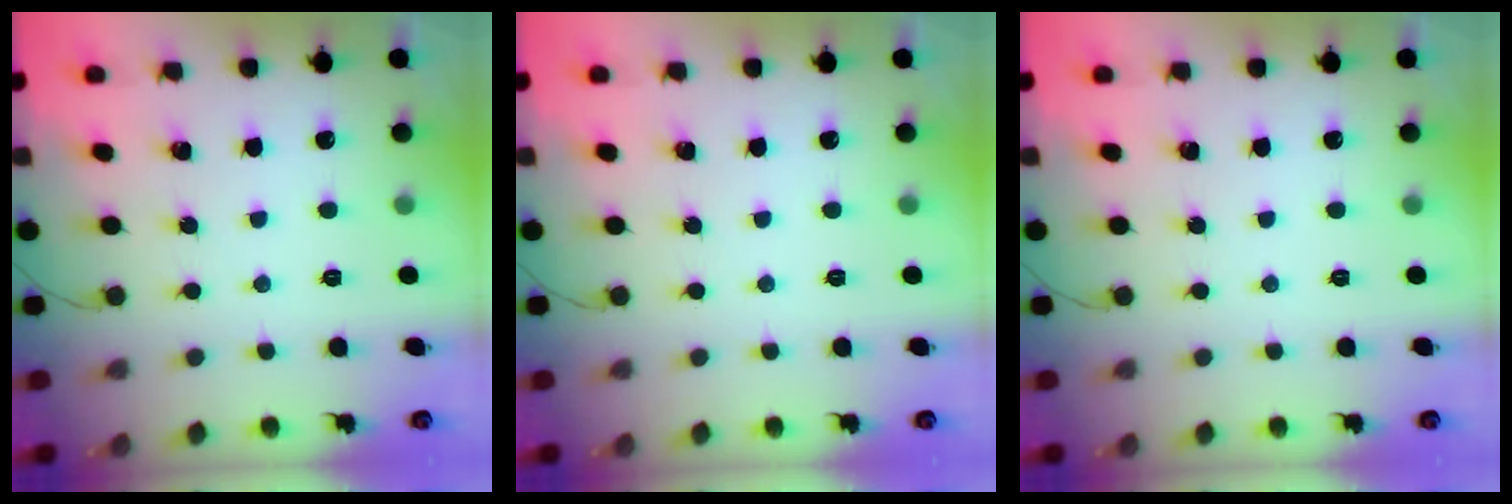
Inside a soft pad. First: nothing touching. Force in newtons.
{"total": 0.0}
{"total": 0.0}